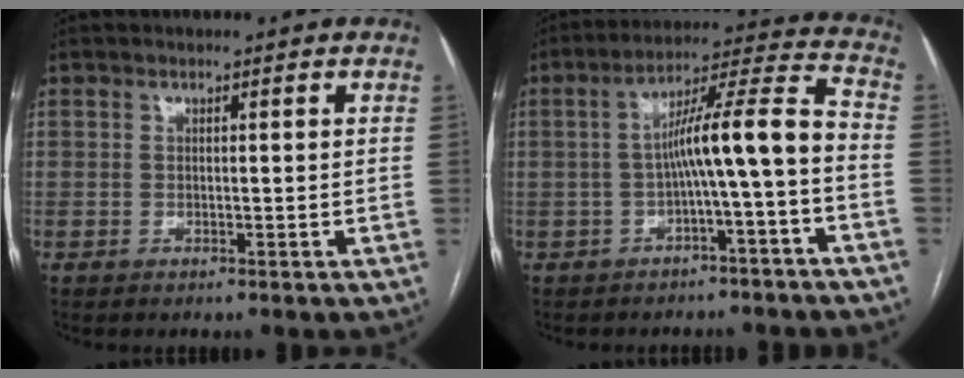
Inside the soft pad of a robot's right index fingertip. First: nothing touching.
{"total": 10.4, "force": [-2.4, -0.1, 10.1], "torque": [-0.159, 0.037, -0.038]}